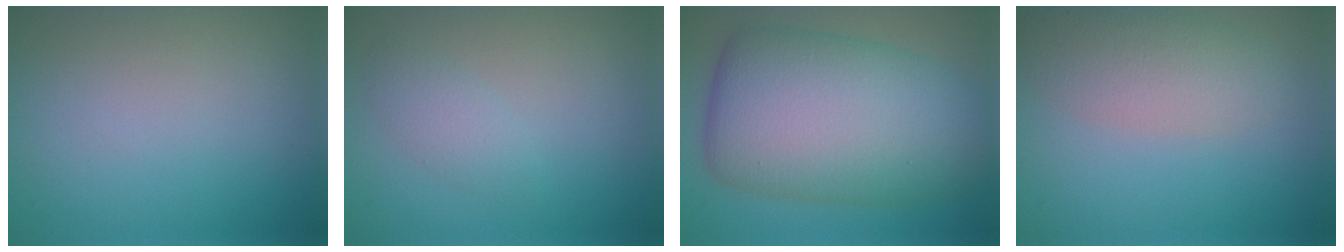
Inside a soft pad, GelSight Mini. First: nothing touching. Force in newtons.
{"total": 1.6, "press": 1.6, "slide": 0.0}
{"total": 13.8, "press": 13.8, "slide": 0.2}
{"total": 4.1, "press": 4.1, "slide": 0.2}